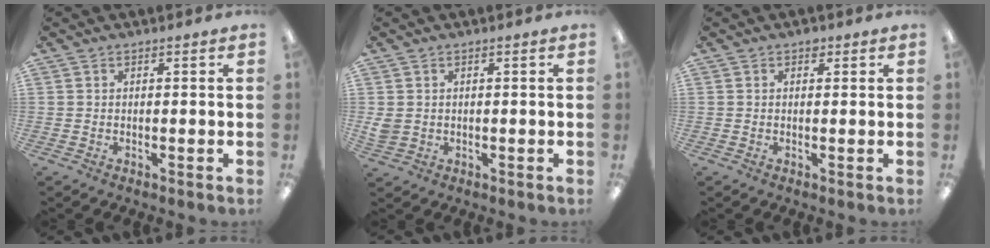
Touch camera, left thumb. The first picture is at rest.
{"total": 2.3, "force": [0.5, 2.0, 1.0], "torque": [-0.020, 0.004, 0.009]}
{"total": 1.3, "force": [0.8, 0.8, 0.6], "torque": [-0.004, -0.001, 0.013]}